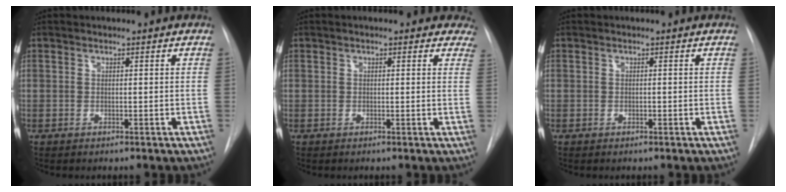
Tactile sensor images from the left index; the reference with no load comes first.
{"total": 5.0, "force": [4.0, 2.3, 1.8], "torque": [0.003, 0.000, 0.031]}
{"total": 0.0}